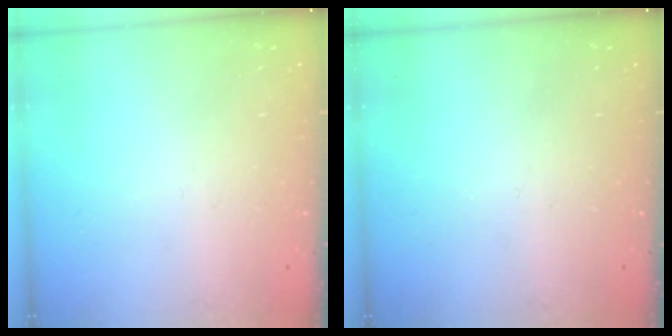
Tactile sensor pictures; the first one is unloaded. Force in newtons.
{"total": 0.0}